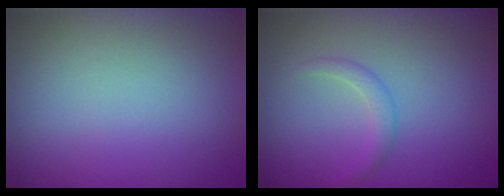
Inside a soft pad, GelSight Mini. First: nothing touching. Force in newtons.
{"total": 1.3, "press": 1.3, "slide": 0.1}